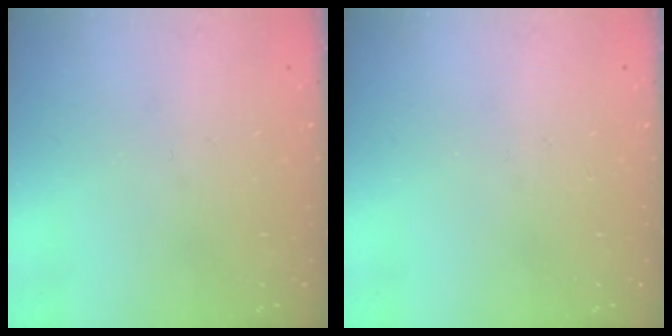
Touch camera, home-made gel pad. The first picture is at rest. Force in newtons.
{"total": 0.0}